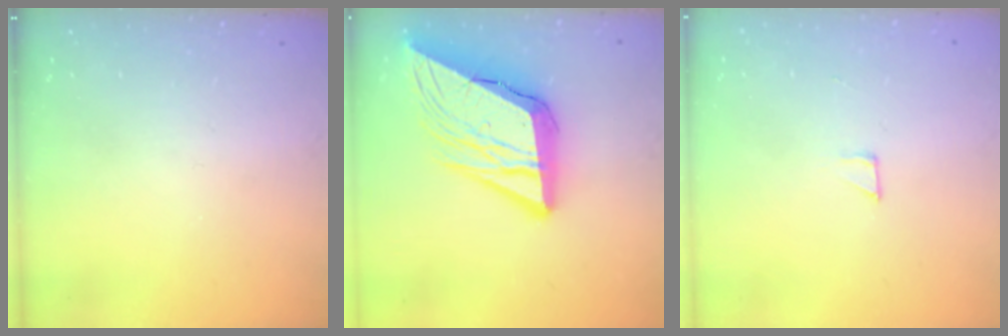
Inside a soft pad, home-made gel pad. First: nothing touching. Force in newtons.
{"total": 18.2, "press": 18.0, "slide": 2.6}
{"total": 2.6, "press": 2.6, "slide": 0.1}